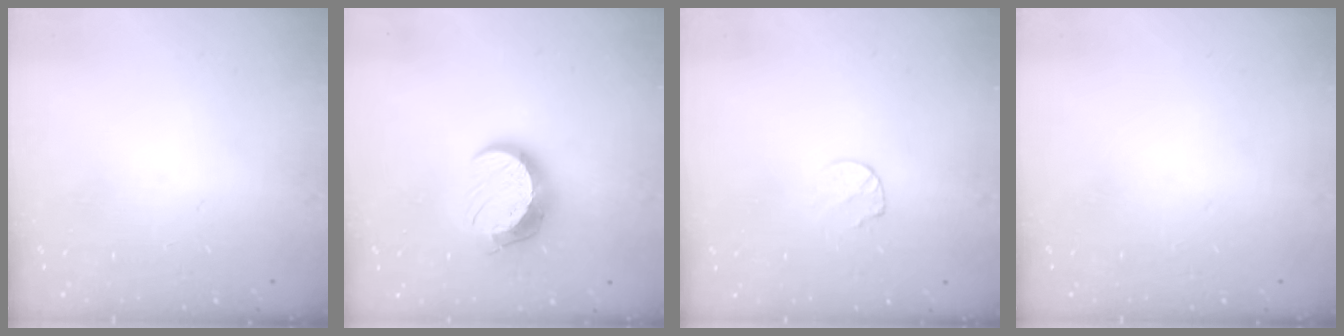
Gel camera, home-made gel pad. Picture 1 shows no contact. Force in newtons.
{"total": 11.0, "press": 11.0, "slide": 0.8}
{"total": 5.5, "press": 5.5, "slide": 0.6}
{"total": 0.0}